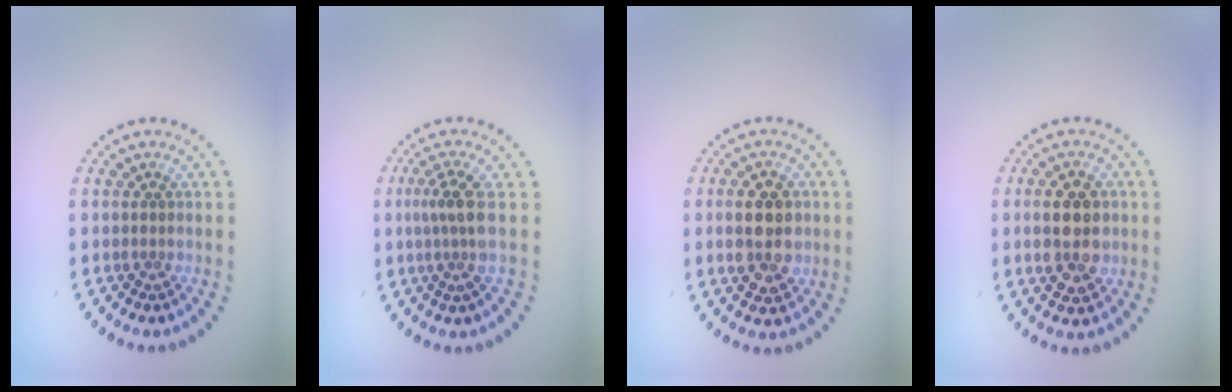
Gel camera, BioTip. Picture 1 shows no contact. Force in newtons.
{"total": 3.0, "press": 2.1, "slide": 2.2}
{"total": 4.8, "press": 4.8, "slide": 0.1}
{"total": 4.9, "press": 4.8, "slide": 0.3}